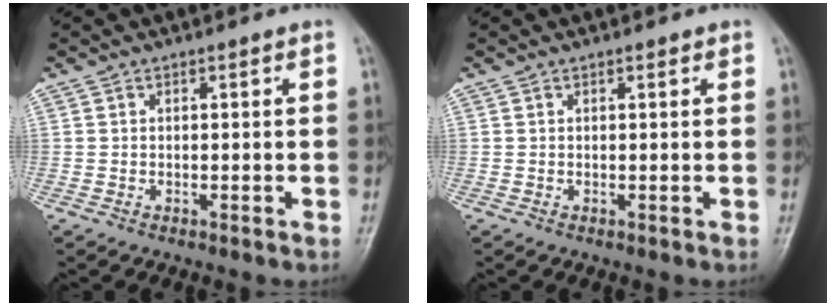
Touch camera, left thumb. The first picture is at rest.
{"total": 0.7, "force": [0.4, 0.2, 0.4], "torque": [-0.007, -0.001, 0.004]}